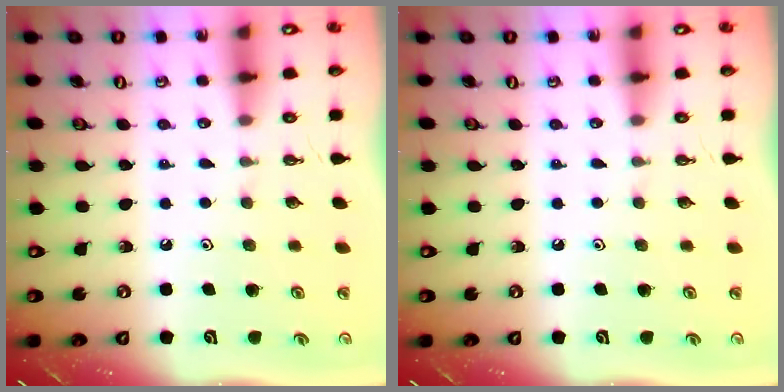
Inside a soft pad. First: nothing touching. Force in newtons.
{"total": 0.0}